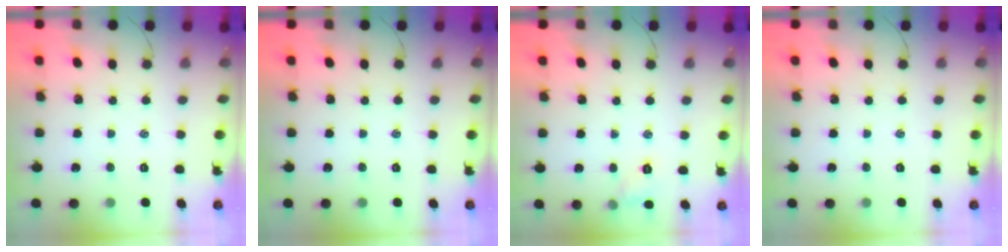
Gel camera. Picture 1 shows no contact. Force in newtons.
{"total": 0.0}
{"total": 5.6, "press": 5.5, "slide": 1.3}
{"total": 0.0}